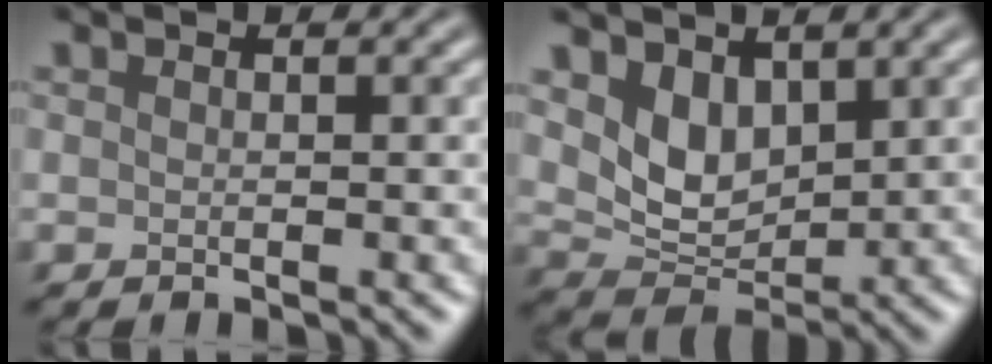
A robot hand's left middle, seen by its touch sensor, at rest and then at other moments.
{"total": 4.0, "force": [1.8, 2.7, 2.3], "torque": [-0.052, -0.013, 0.036]}